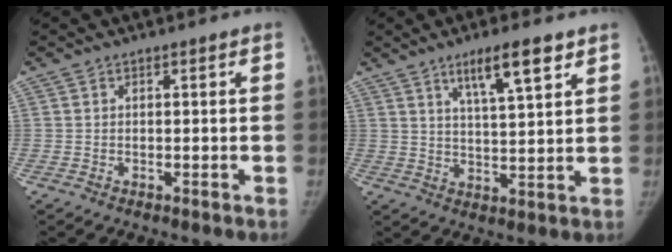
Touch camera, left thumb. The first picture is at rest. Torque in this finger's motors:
{"motor_torque": [0.00, 0.19, 0.73, -0.44, 0.23]}